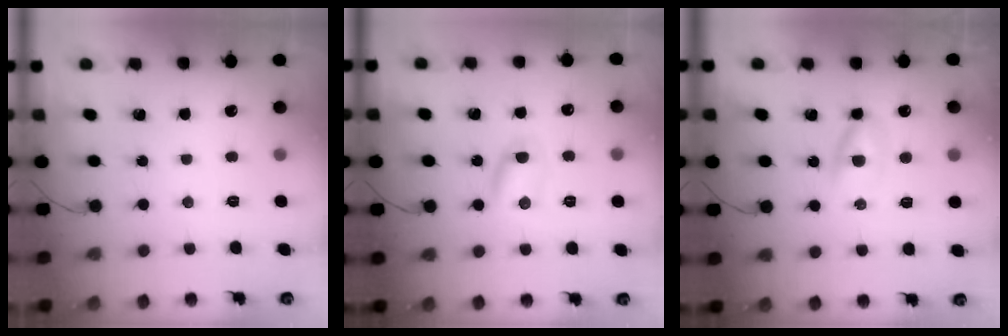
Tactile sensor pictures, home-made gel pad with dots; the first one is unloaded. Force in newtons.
{"total": 3.7, "press": 3.5, "slide": 1.2}
{"total": 3.3, "press": 3.2, "slide": 0.9}